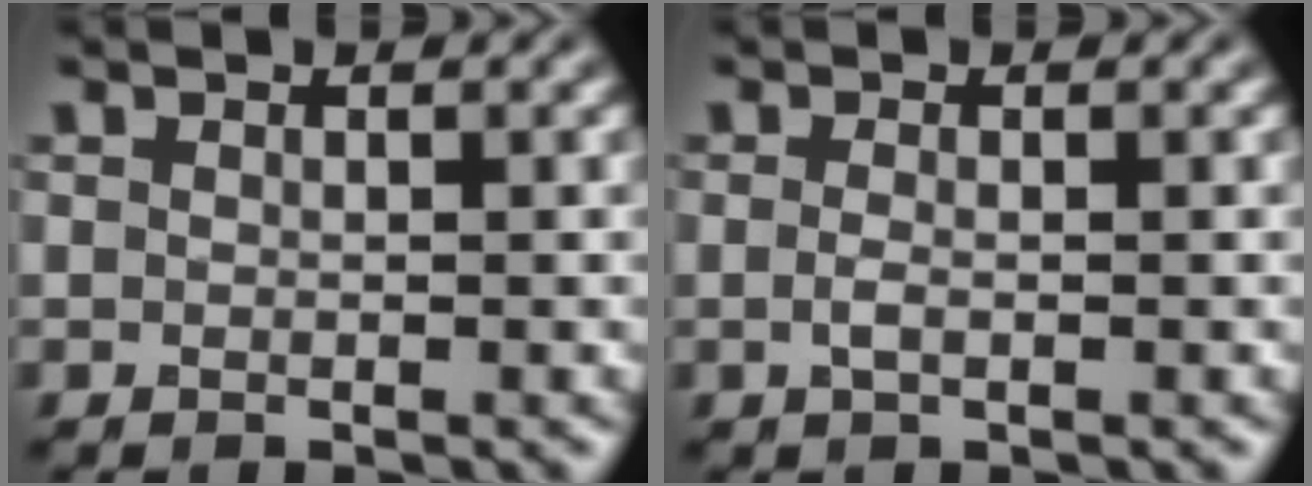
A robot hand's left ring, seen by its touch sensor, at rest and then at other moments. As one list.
[{"total": 1.0, "force": [-0.2, 0.4, 0.9], "torque": [-0.022, -0.003, -0.006]}]